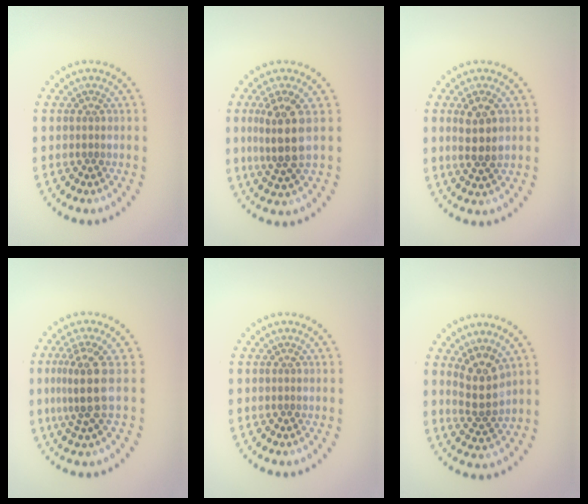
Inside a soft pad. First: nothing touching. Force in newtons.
{"total": 3.8, "press": 3.4, "slide": 1.8}
{"total": 2.9, "press": 2.7, "slide": 0.9}
{"total": 3.5, "press": 2.5, "slide": 2.5}
{"total": 0.0}
{"total": 3.0, "press": 2.3, "slide": 1.9}